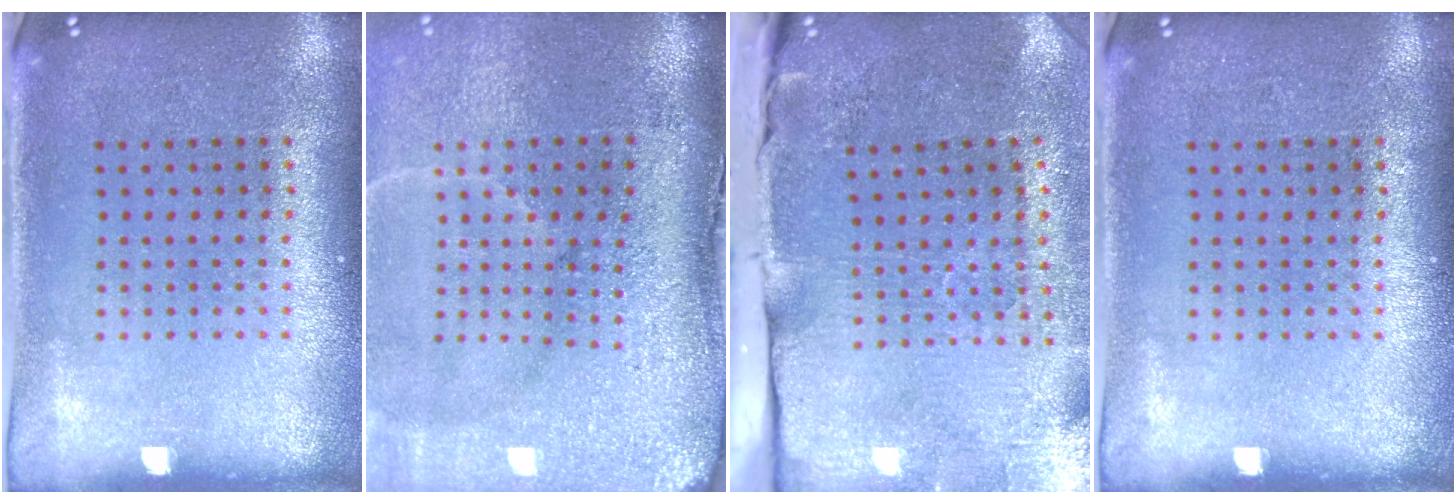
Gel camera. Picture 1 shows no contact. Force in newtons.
{"total": 5.0, "press": 4.0, "slide": 3.0}
{"total": 4.8, "press": 3.8, "slide": 2.8}
{"total": 0.0}